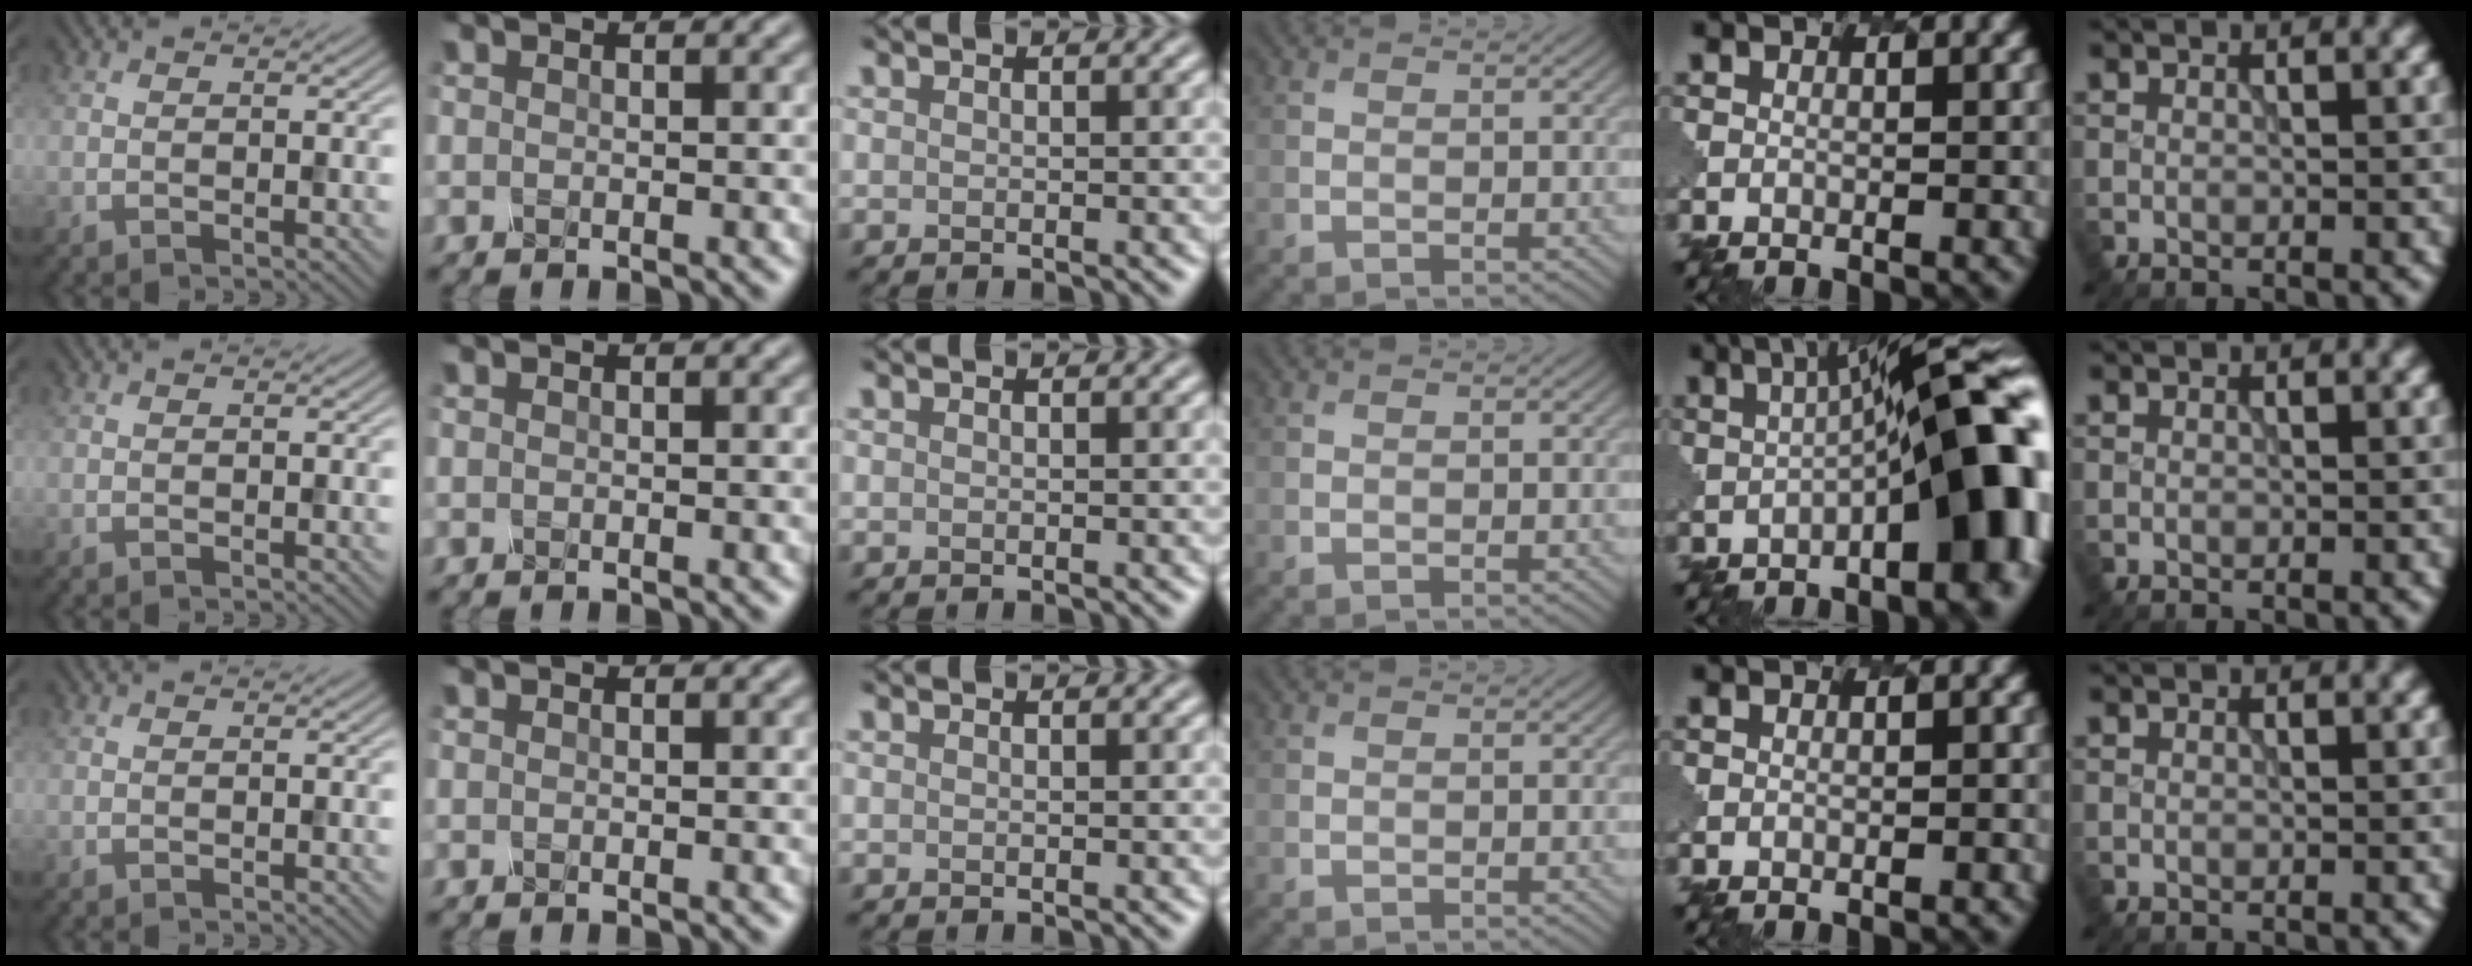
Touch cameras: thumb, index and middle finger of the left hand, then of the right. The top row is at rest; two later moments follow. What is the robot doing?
{"motion": "dispense", "object": "spray bottle"}